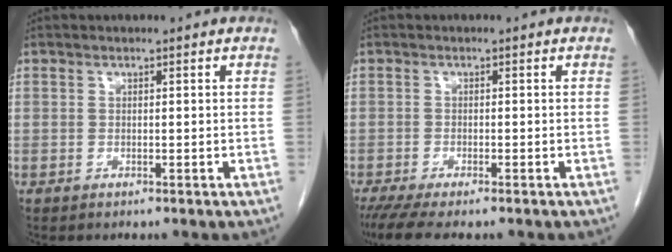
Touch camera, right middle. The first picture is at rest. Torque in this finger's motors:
{"motor_torque": [0.84, -0.58, 0.13, 0.06]}